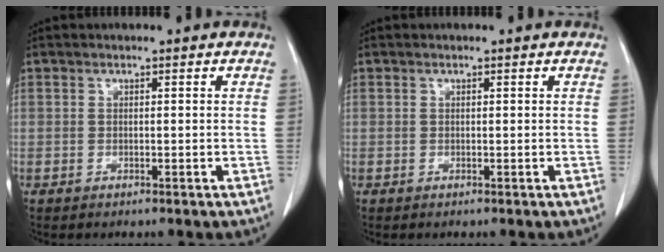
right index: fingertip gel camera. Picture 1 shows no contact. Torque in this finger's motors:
{"motor_torque": [-0.04, -0.02, 0.00, 0.01]}